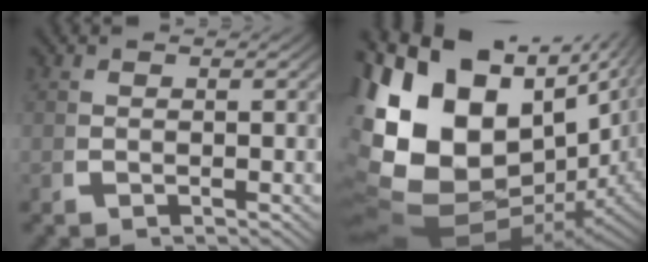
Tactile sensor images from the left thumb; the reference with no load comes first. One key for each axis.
{"total": 22.0, "fx": -0.2, "fy": 15.8, "fz": 15.4, "tx": -0.309, "ty": -0.046, "tz": 0.012}